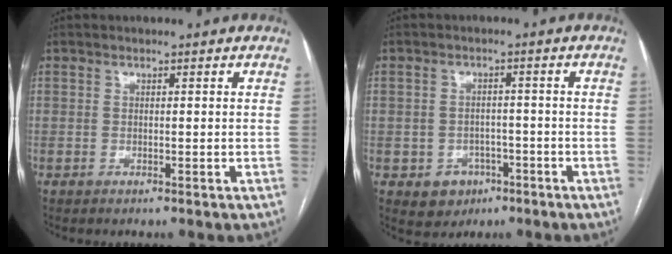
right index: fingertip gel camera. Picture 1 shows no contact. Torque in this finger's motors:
{"motor_torque": [0.05, -0.11, -0.33, -0.16]}